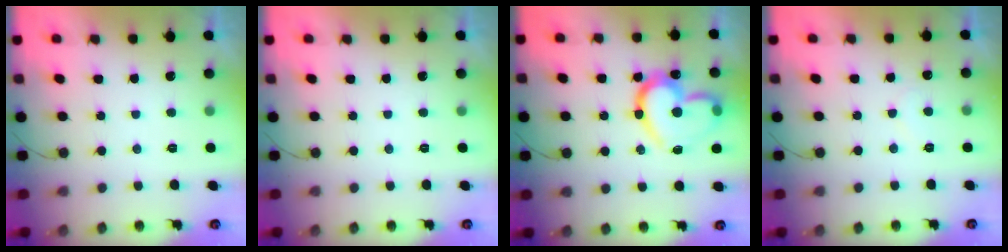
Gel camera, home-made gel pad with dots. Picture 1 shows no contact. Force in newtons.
{"total": 0.0}
{"total": 19.5, "press": 19.5, "slide": 1.5}
{"total": 5.2, "press": 5.1, "slide": 0.4}